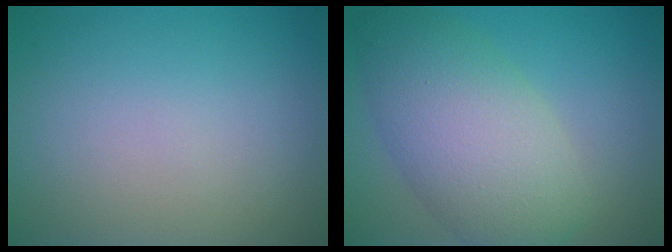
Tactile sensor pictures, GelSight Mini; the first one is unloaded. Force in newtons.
{"total": 8.0, "press": 8.0, "slide": 0.5}